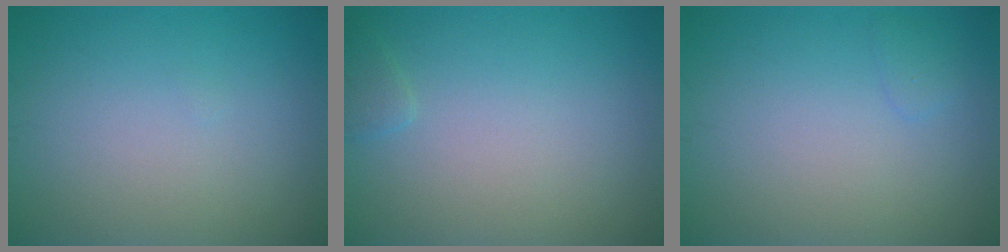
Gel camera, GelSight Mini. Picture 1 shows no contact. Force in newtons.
{"total": 0.9, "press": 0.9, "slide": 0.1}
{"total": 0.8, "press": 0.8, "slide": 0.0}